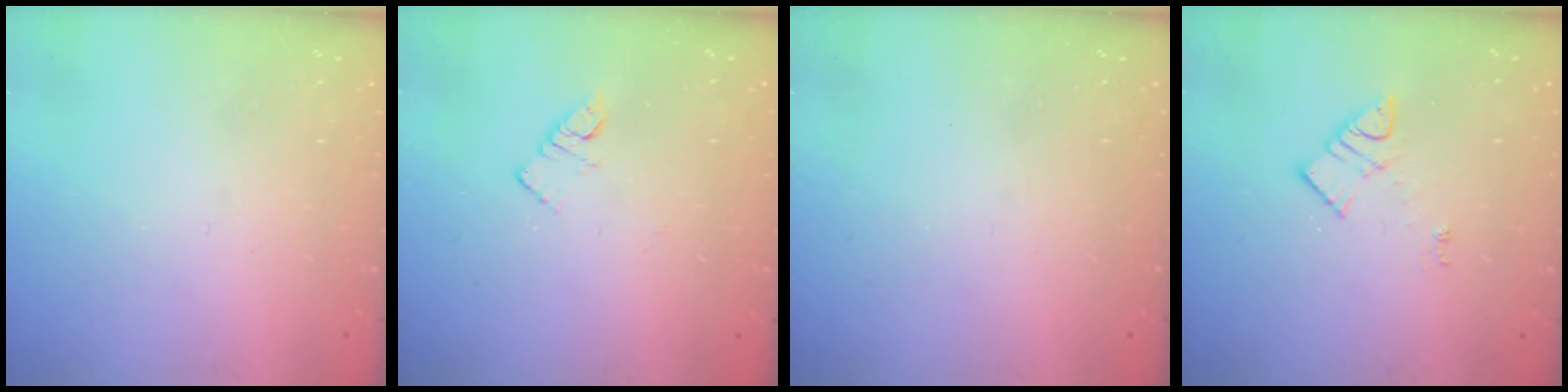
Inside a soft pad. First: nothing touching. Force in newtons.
{"total": 3.9, "press": 3.8, "slide": 0.4}
{"total": 0.0}
{"total": 6.2, "press": 6.2, "slide": 0.1}